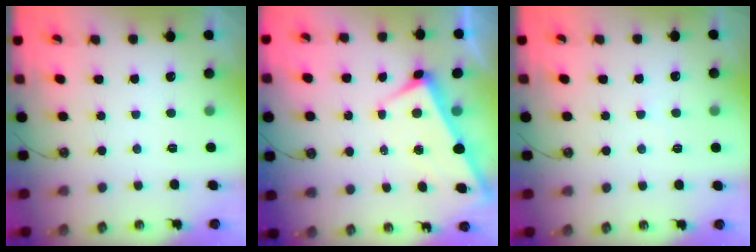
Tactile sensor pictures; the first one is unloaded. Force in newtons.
{"total": 2.8, "press": 2.7, "slide": 0.6}
{"total": 0.8, "press": 0.8, "slide": 0.2}